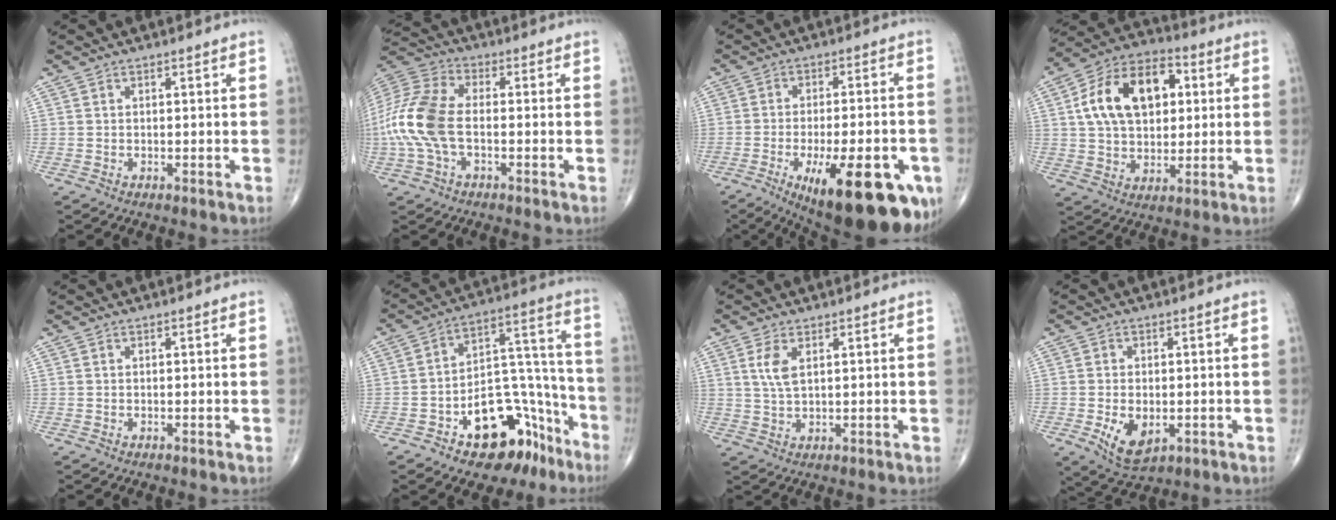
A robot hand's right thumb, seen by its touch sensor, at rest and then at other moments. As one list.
[{"total": 14.2, "force": [-1.9, 7.8, 11.8], "torque": [-0.279, 0.027, -0.040]}, {"total": 22.9, "force": [-9.8, 8.0, 19.1], "torque": [-0.214, 0.008, -0.126]}, {"total": 17.8, "force": [3.9, 11.5, 12.9], "torque": [-0.198, 0.015, 0.064]}, {"total": 0.0}, {"total": 18.9, "force": [-10.1, 10.6, 12.0], "torque": [-0.112, 0.109, -0.142]}, {"total": 4.3, "force": [1.6, 1.9, 3.5], "torque": [-0.073, -0.003, 0.037]}, {"total": 7.4, "force": [-1.9, 4.3, 5.7], "torque": [-0.092, -0.008, -0.021]}]